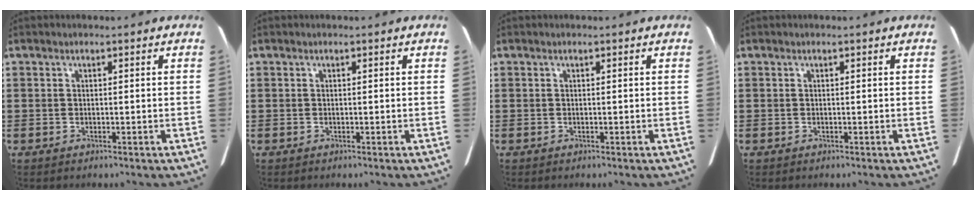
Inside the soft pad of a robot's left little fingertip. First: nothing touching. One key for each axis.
{"total": 0.0}
{"total": 0.0}
{"total": 0.0}